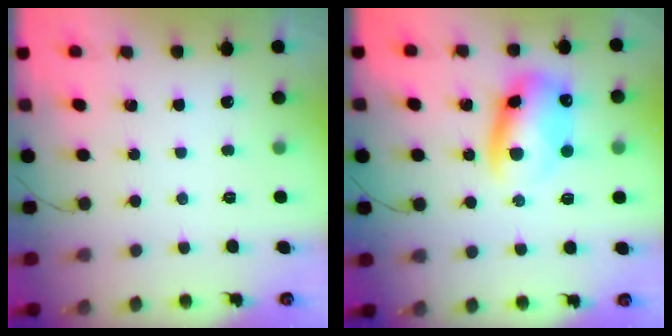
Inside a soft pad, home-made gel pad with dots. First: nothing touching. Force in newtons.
{"total": 10.4, "press": 10.2, "slide": 2.3}